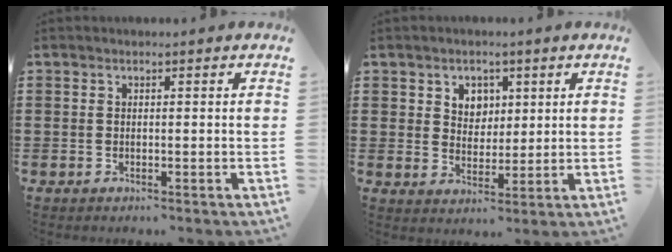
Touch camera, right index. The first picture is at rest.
{"total": 3.9, "force": [1.8, 3.3, 1.0], "torque": [-0.036, 0.014, 0.032]}